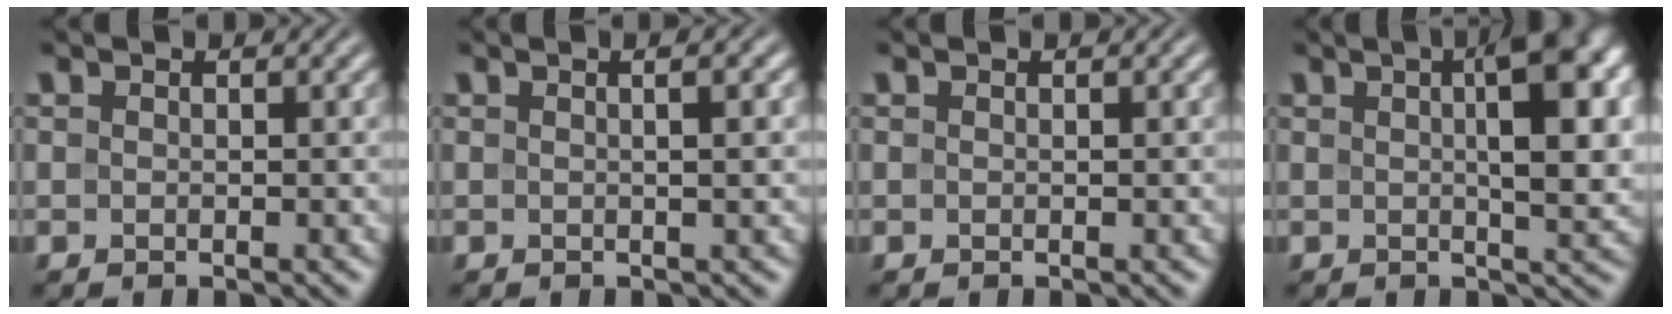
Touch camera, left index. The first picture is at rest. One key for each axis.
{"total": 2.7, "fx": 0.7, "fy": 1.0, "fz": 2.5, "tx": -0.018, "ty": 0.009, "tz": -0.008}
{"total": 0.0}
{"total": 7.9, "fx": 1.9, "fy": 2.2, "fz": 7.3, "tx": -0.090, "ty": 0.010, "tz": 0.028}